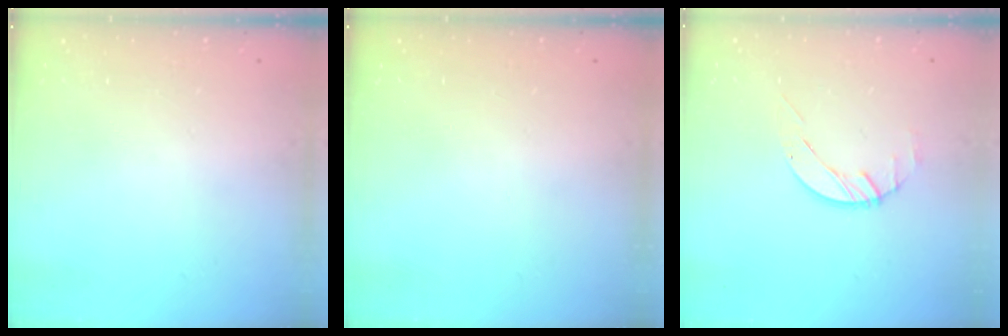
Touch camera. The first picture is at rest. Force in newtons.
{"total": 0.0}
{"total": 2.6, "press": 2.6, "slide": 0.3}